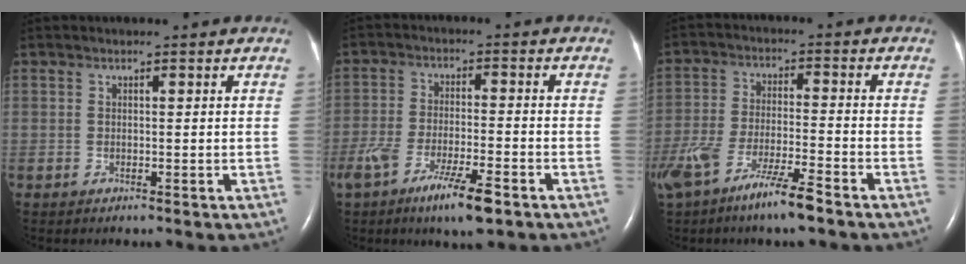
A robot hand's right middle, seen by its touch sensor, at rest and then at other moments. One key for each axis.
{"total": 9.6, "fx": -5.9, "fy": 1.4, "fz": 7.4, "tx": -0.145, "ty": -0.019, "tz": -0.101}
{"total": 11.1, "fx": -7.8, "fy": 1.2, "fz": 7.8, "tx": -0.164, "ty": -0.018, "tz": -0.144}